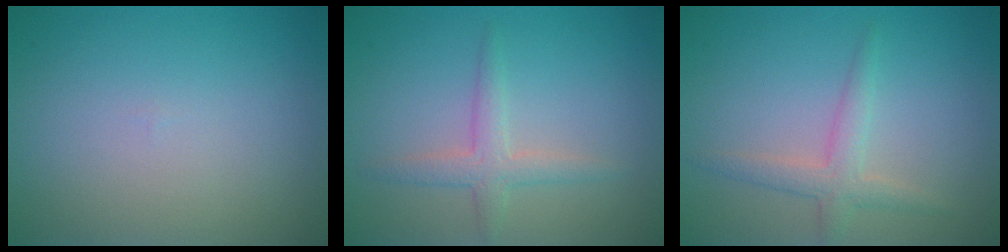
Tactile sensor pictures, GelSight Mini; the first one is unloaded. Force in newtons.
{"total": 2.3, "press": 2.3, "slide": 0.1}
{"total": 2.4, "press": 2.4, "slide": 0.1}